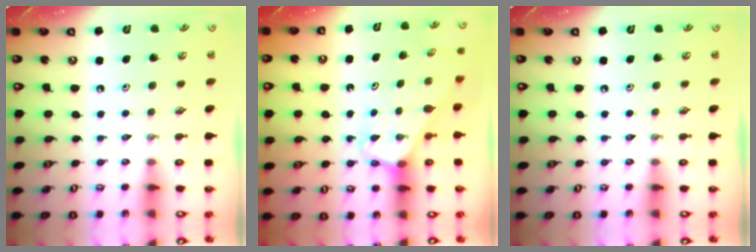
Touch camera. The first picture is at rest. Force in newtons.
{"total": 3.2, "press": 3.2, "slide": 0.2}
{"total": 0.0}